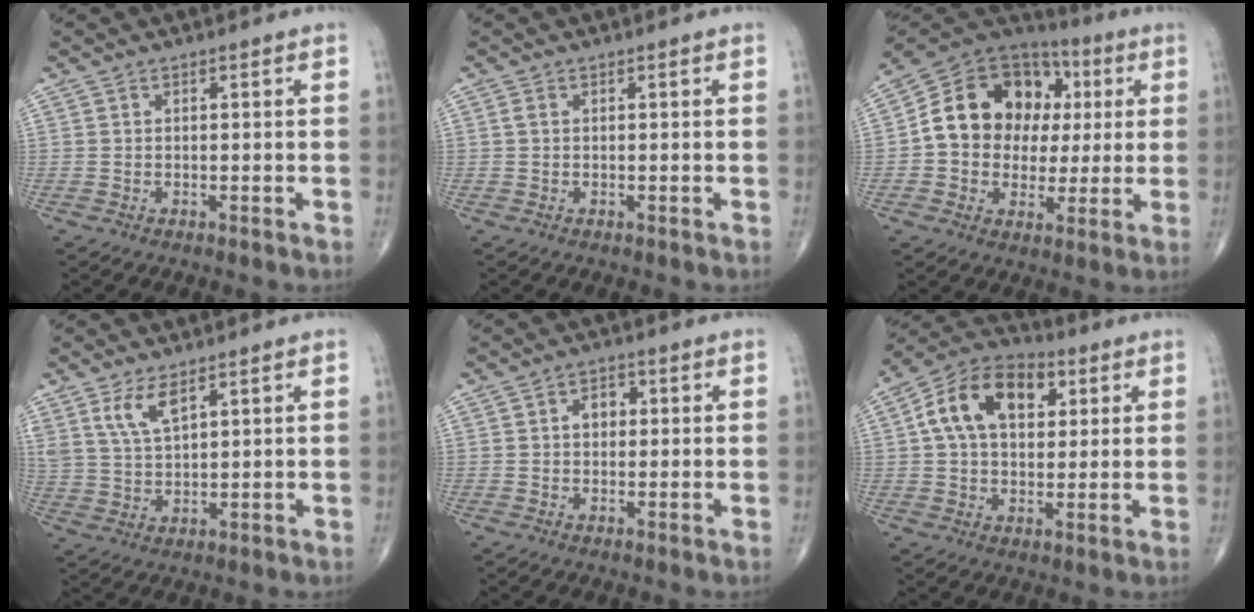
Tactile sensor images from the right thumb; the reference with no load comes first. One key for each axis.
{"total": 0.7, "fx": 0.1, "fy": 0.4, "fz": 0.5, "tx": -0.014, "ty": 0.004, "tz": 0.002}
{"total": 18.6, "fx": 2.2, "fy": 14.9, "fz": 10.9, "tx": -0.138, "ty": 0.031, "tz": 0.035}
{"total": 6.1, "fx": 3.6, "fy": 2.3, "fz": 4.3, "tx": -0.084, "ty": -0.019, "tz": 0.078}
{"total": 3.2, "fx": 0.4, "fy": 2.4, "fz": 2.1, "tx": -0.020, "ty": 0.010, "tz": 0.001}
{"total": 15.5, "fx": 4.3, "fy": 9.9, "fz": 11.1, "tx": -0.169, "ty": 0.014, "tz": 0.065}